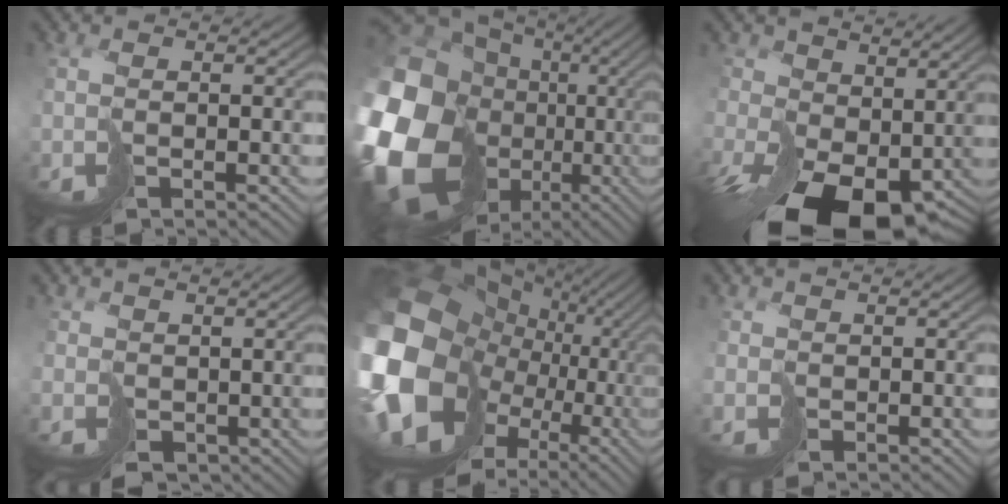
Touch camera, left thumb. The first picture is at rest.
{"total": 22.1, "force": [-1.9, 19.3, 10.6], "torque": [-0.282, -0.058, -0.031]}
{"total": 12.9, "force": [-3.5, 8.3, 9.3], "torque": [-0.192, -0.045, -0.027]}
{"total": 1.9, "force": [0.8, 1.7, 0.2], "torque": [-0.015, -0.007, 0.020]}
{"total": 22.4, "force": [1.1, 19.5, 10.9], "torque": [-0.319, -0.079, 0.037]}
{"total": 1.4, "force": [1.2, 0.4, -0.7], "torque": [0.011, 0.000, 0.031]}